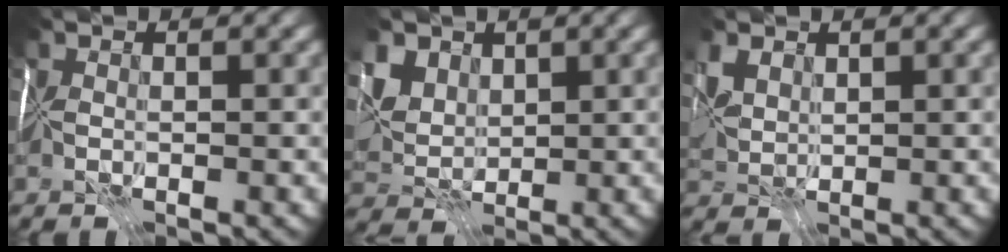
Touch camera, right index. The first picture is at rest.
{"total": 5.1, "force": [2.8, 3.4, 2.6], "torque": [-0.068, 0.015, 0.048]}
{"total": 1.9, "force": [1.5, 0.9, 0.8], "torque": [-0.016, -0.003, 0.032]}